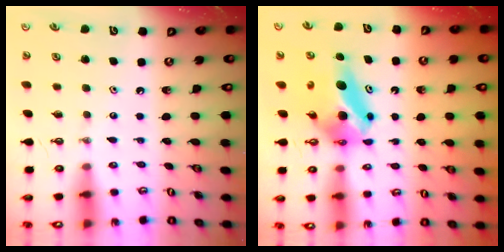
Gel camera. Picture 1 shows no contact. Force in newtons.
{"total": 7.4, "press": 7.2, "slide": 1.8}